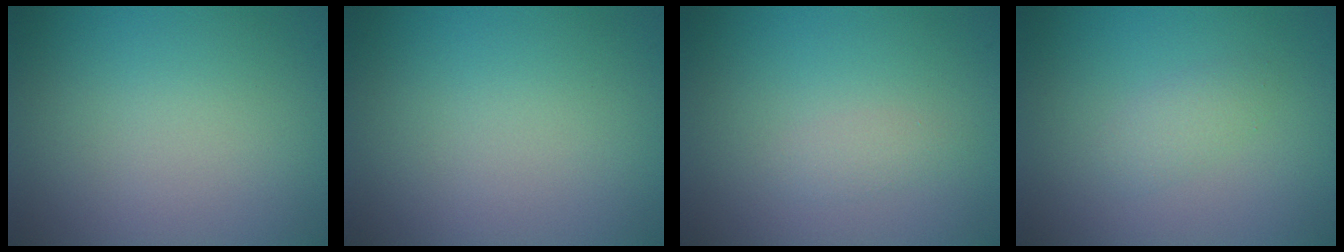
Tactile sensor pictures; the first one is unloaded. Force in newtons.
{"total": 0.0}
{"total": 0.9, "press": 0.9, "slide": 0.0}
{"total": 1.3, "press": 1.3, "slide": 0.1}